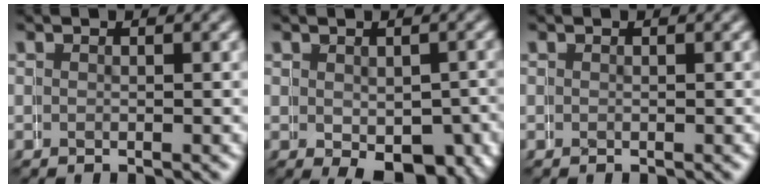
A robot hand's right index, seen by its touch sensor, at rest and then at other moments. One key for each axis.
{"total": 5.1, "fx": -1.8, "fy": 2.6, "fz": 4.0, "tx": -0.044, "ty": -0.014, "tz": -0.018}
{"total": 0.0}